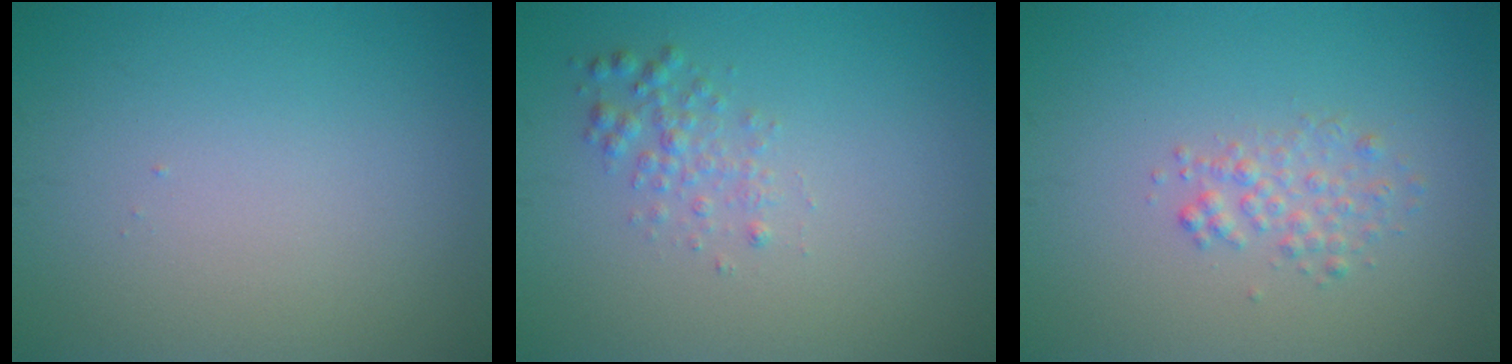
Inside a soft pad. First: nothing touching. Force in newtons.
{"total": 1.7, "press": 1.7, "slide": 0.0}
{"total": 1.7, "press": 1.7, "slide": 0.1}